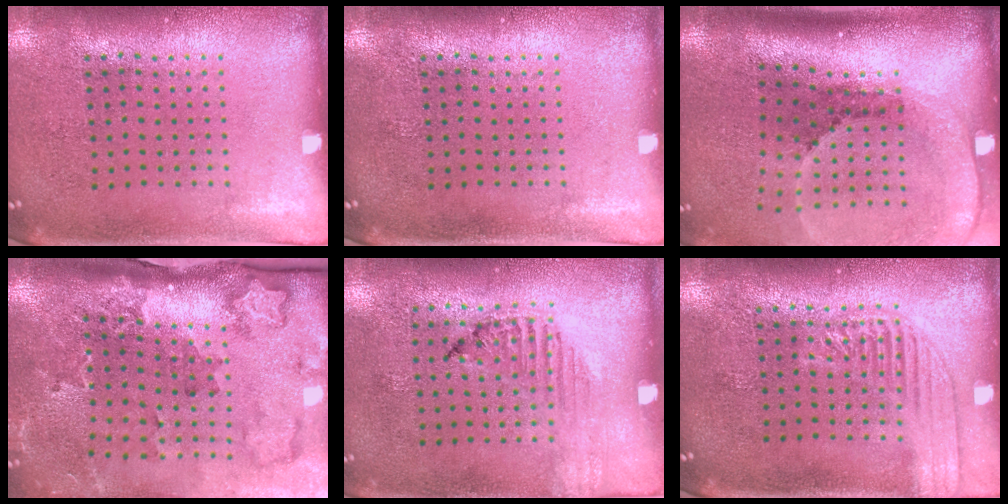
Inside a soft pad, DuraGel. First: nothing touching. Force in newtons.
{"total": 0.0}
{"total": 2.6, "press": 1.8, "slide": 1.9}
{"total": 2.3, "press": 2.0, "slide": 1.2}
{"total": 1.2, "press": 1.2, "slide": 0.4}
{"total": 2.3, "press": 2.3, "slide": 0.4}